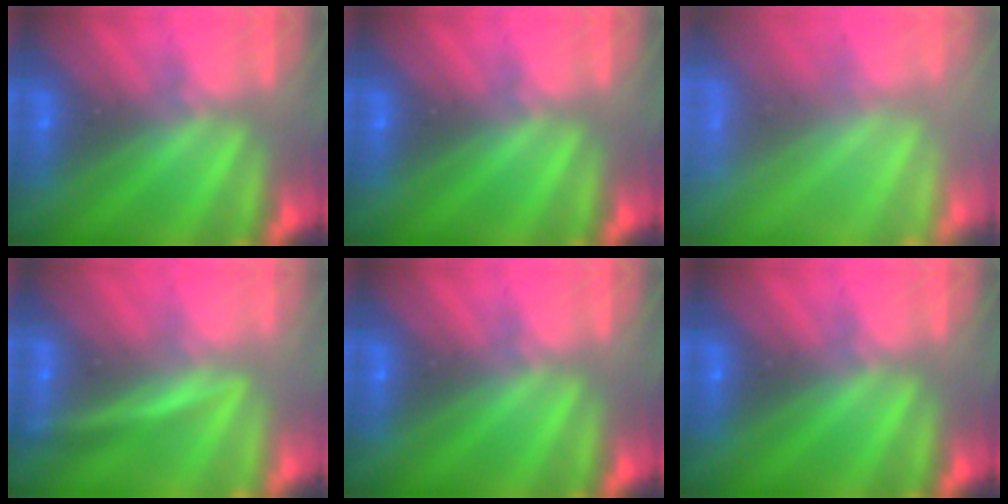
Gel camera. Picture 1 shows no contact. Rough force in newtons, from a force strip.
{"total": 0.0}
{"total": 8.2}
{"total": 2.9}
{"total": 0.0}
{"total": 0.0}